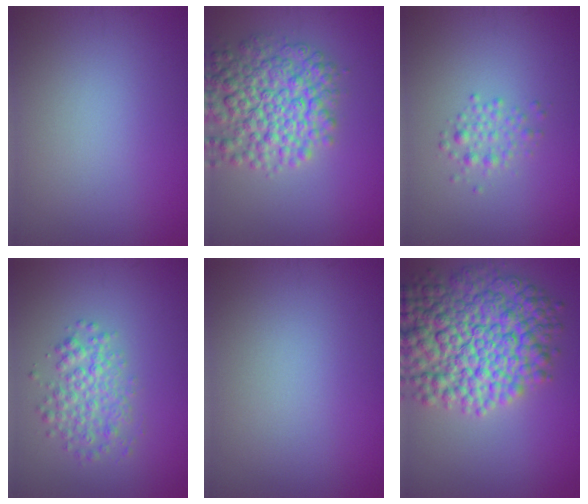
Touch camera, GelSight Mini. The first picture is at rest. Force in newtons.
{"total": 7.5, "press": 7.5, "slide": 0.3}
{"total": 1.6, "press": 1.6, "slide": 0.0}
{"total": 3.2, "press": 3.2, "slide": 0.2}
{"total": 0.0}
{"total": 11.6, "press": 11.6, "slide": 0.3}